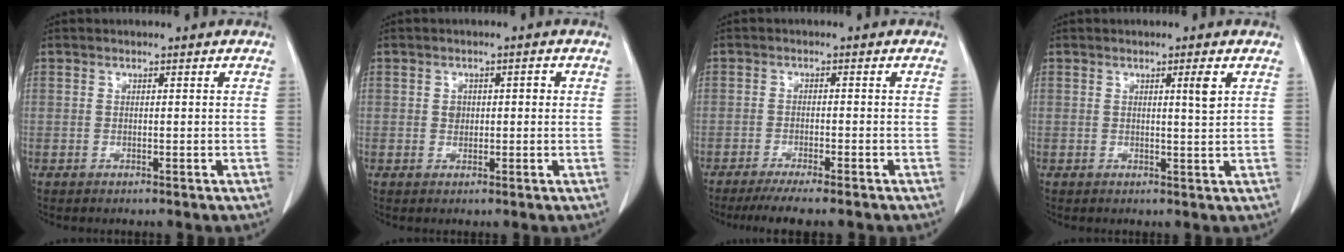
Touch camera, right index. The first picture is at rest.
{"total": 2.1, "force": [0.2, 1.6, 1.4], "torque": [-0.023, 0.013, 0.006]}
{"total": 6.5, "force": [-5.4, 0.1, 3.7], "torque": [-0.047, -0.013, -0.085]}
{"total": 2.3, "force": [0.9, -0.2, 2.1], "torque": [-0.034, -0.004, 0.014]}